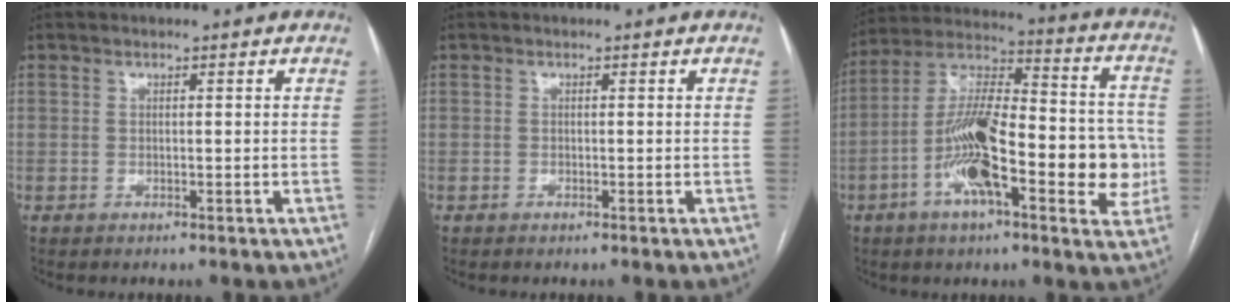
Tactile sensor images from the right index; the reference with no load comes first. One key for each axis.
{"total": 0.0}
{"total": 20.2, "fx": -4.8, "fy": 6.1, "fz": 18.6, "tx": -0.310, "ty": 0.026, "tz": -0.078}